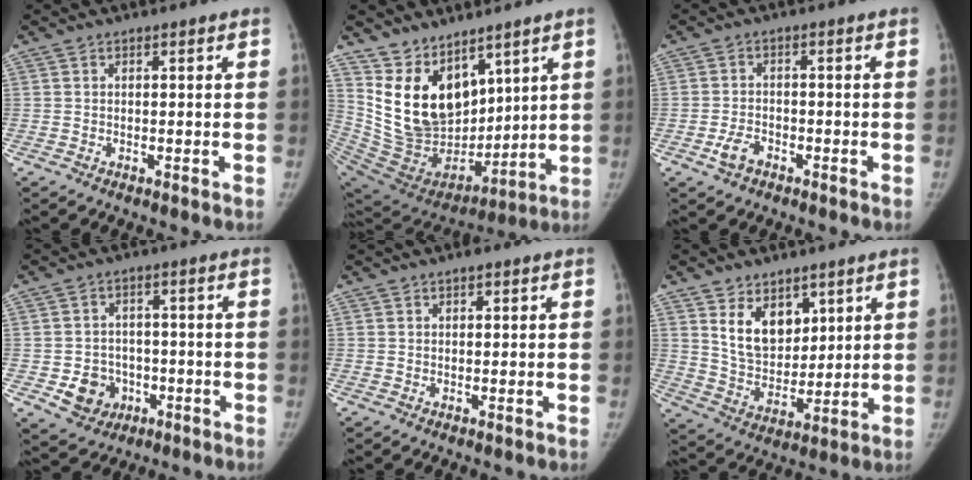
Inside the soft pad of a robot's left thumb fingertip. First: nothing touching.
{"total": 17.6, "force": [10.0, 11.1, 9.3], "torque": [-0.122, -0.063, 0.217]}
{"total": 3.7, "force": [-2.2, 2.3, 2.0], "torque": [-0.035, 0.015, -0.038]}
{"total": 7.4, "force": [-2.4, 6.5, 2.7], "torque": [-0.018, 0.015, -0.029]}
{"total": 1.1, "force": [0.6, 0.7, 0.7], "torque": [-0.004, -0.001, 0.006]}
{"total": 10.7, "force": [5.2, 7.2, 6.1], "torque": [-0.065, -0.043, 0.107]}